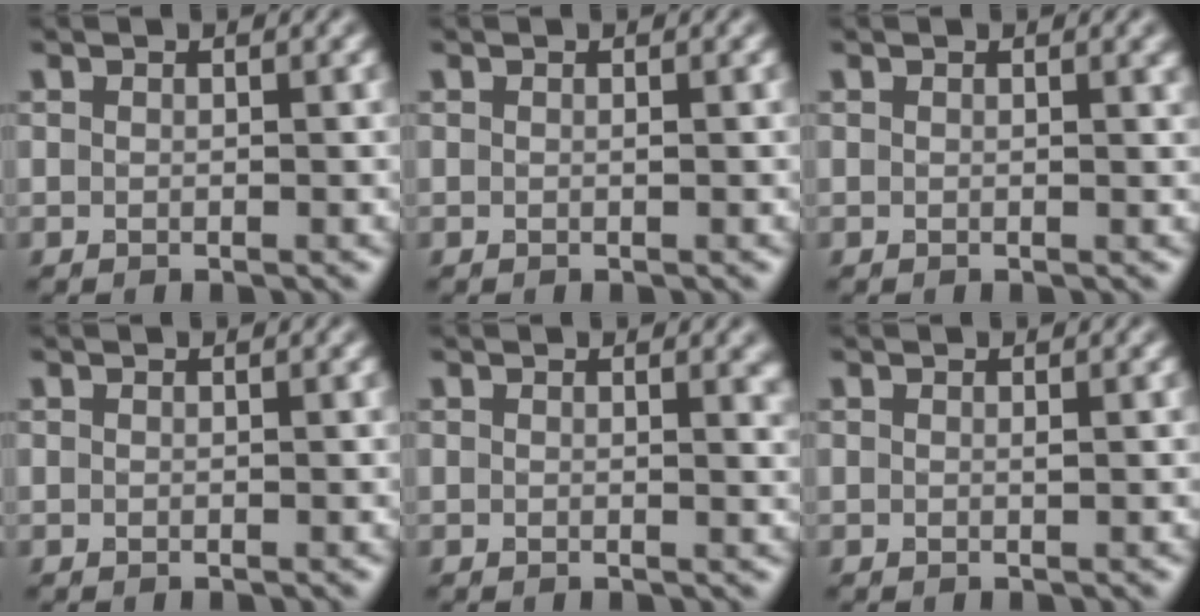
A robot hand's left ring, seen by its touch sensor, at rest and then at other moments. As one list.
[{"total": 0.0}, {"total": 1.0, "force": [0.6, 0.3, 0.7], "torque": [-0.003, 0.004, 0.007]}, {"total": 0.0}, {"total": 1.5, "force": [0.9, 0.5, 1.1], "torque": [-0.005, 0.000, 0.012]}, {"total": 0.0}]